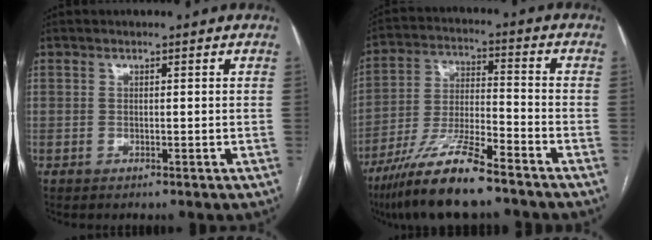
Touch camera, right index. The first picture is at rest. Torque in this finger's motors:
{"motor_torque": [1.00, -1.14, 0.43, 0.18]}